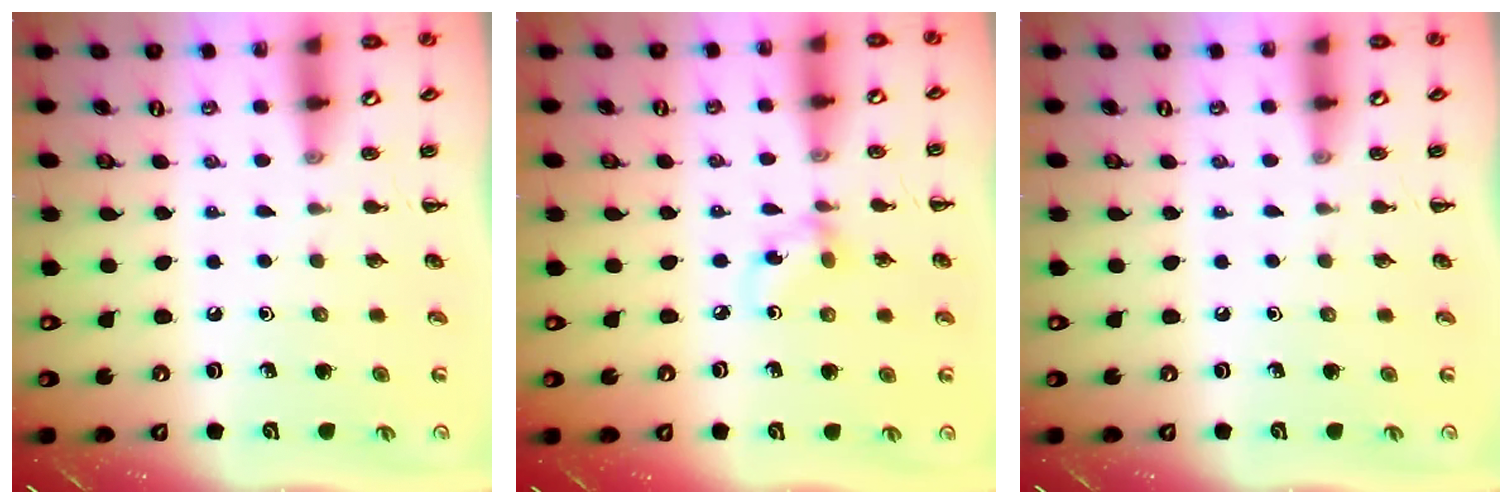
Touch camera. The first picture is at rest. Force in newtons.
{"total": 4.7, "press": 4.4, "slide": 1.4}
{"total": 0.0}